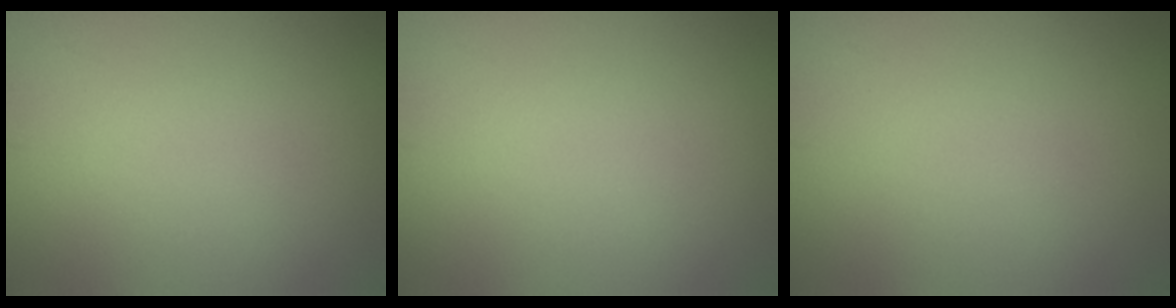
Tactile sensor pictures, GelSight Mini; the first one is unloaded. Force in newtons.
{"total": 0.0}
{"total": 0.0}